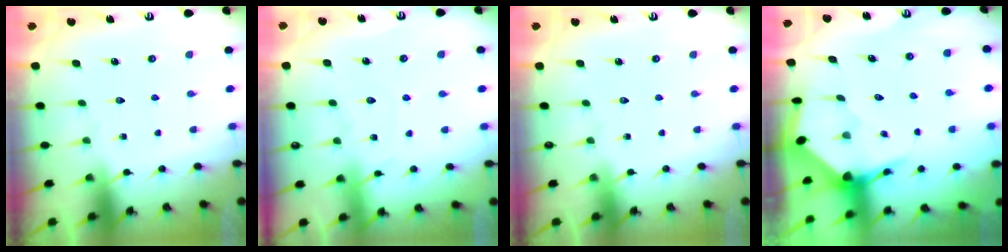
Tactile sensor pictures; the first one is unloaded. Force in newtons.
{"total": 2.8, "press": 2.8, "slide": 0.4}
{"total": 0.0}
{"total": 3.5, "press": 3.4, "slide": 0.4}